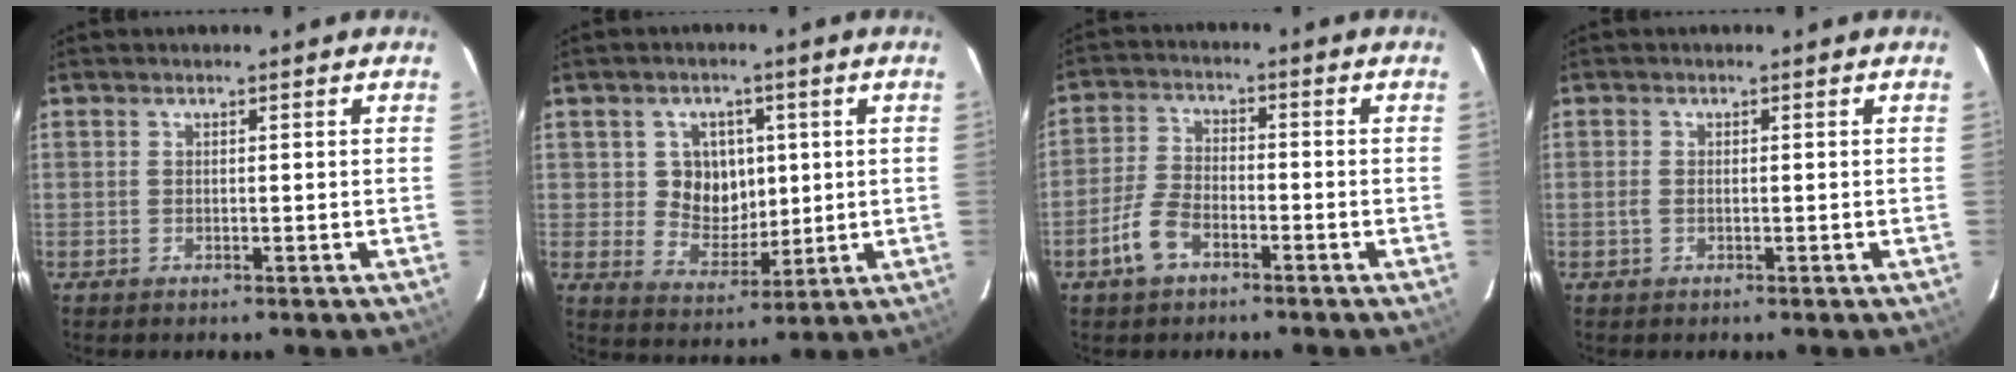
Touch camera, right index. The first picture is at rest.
{"total": 7.8, "force": [1.4, 7.1, 2.9], "torque": [-0.056, 0.007, 0.034]}
{"total": 6.7, "force": [-3.9, 3.4, 4.3], "torque": [-0.098, 0.007, -0.075]}
{"total": 1.3, "force": [-0.4, 0.7, 1.0], "torque": [-0.023, -0.001, -0.008]}